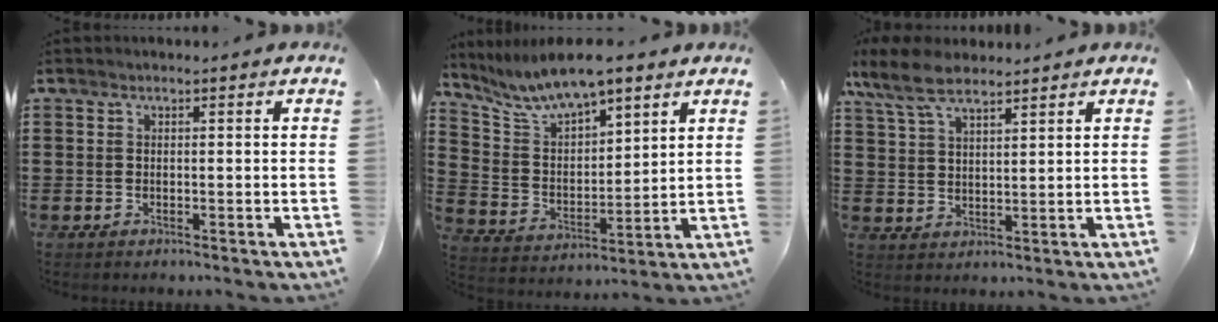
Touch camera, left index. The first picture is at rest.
{"total": 8.8, "force": [7.6, 2.2, 3.7], "torque": [-0.104, -0.028, 0.135]}
{"total": 7.6, "force": [5.9, 2.5, 4.1], "torque": [-0.096, -0.006, 0.112]}